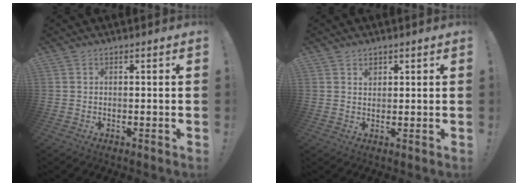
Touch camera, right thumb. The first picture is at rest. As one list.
[{"total": 1.8, "force": [1.2, 1.2, 0.5], "torque": [0.006, -0.007, 0.019]}]